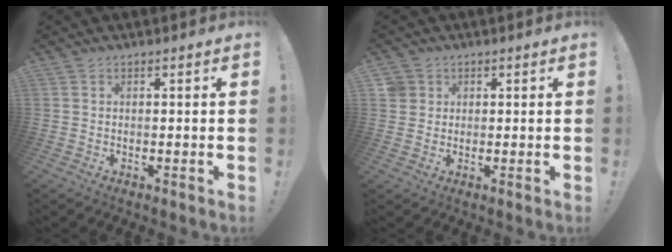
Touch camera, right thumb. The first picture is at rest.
{"total": 3.1, "force": [1.3, 2.8, 0.6], "torque": [-0.017, 0.002, 0.028]}